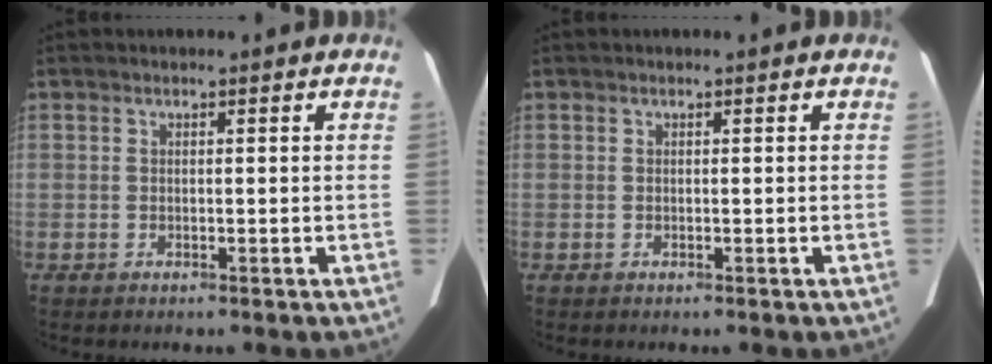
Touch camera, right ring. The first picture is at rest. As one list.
[{"total": 0.0}]